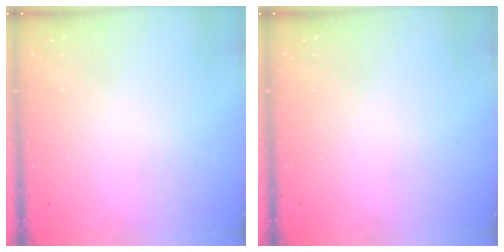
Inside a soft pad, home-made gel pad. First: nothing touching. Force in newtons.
{"total": 0.0}